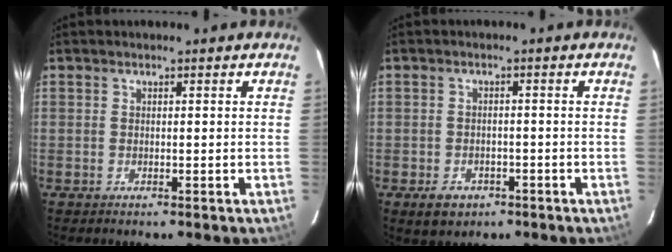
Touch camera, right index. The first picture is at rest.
{"total": 4.8, "force": [-2.7, 3.5, 2.0], "torque": [-0.047, 0.002, -0.034]}